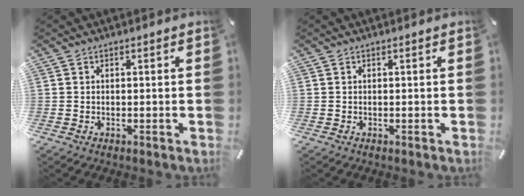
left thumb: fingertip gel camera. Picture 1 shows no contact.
{"total": 0.0}